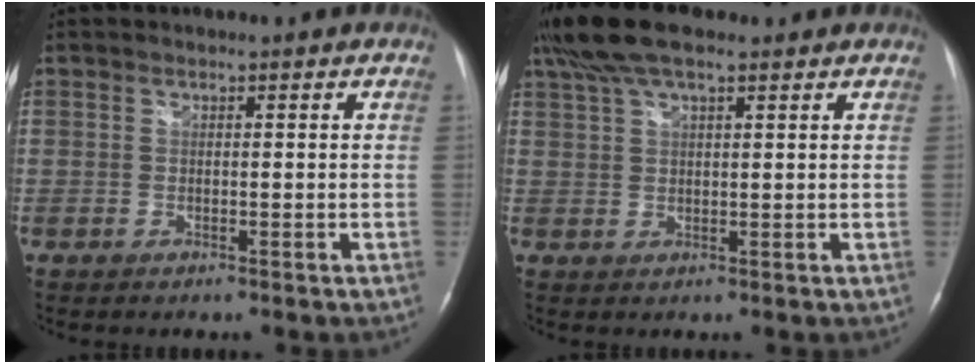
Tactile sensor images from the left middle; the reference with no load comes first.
{"total": 8.6, "force": [6.3, 2.2, 5.4], "torque": [-0.114, 0.034, 0.117]}